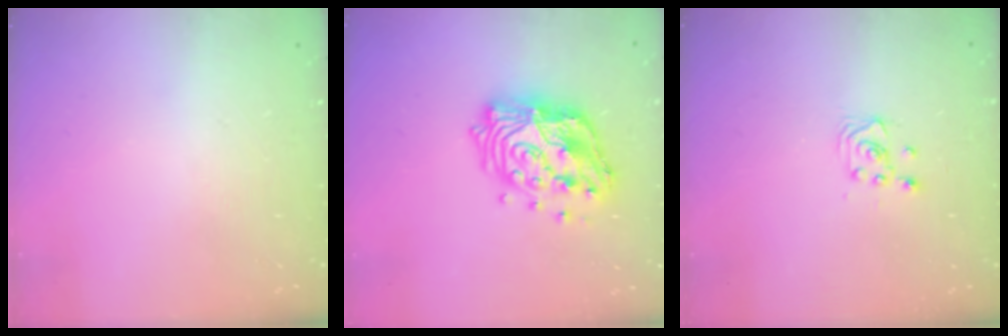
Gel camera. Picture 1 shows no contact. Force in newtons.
{"total": 15.9, "press": 15.9, "slide": 1.1}
{"total": 2.2, "press": 2.2, "slide": 0.3}